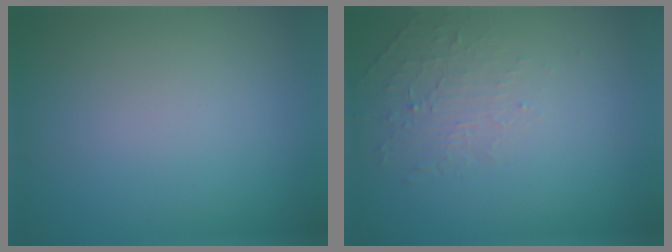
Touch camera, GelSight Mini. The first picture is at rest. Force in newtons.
{"total": 1.8, "press": 0.5, "slide": 1.7}